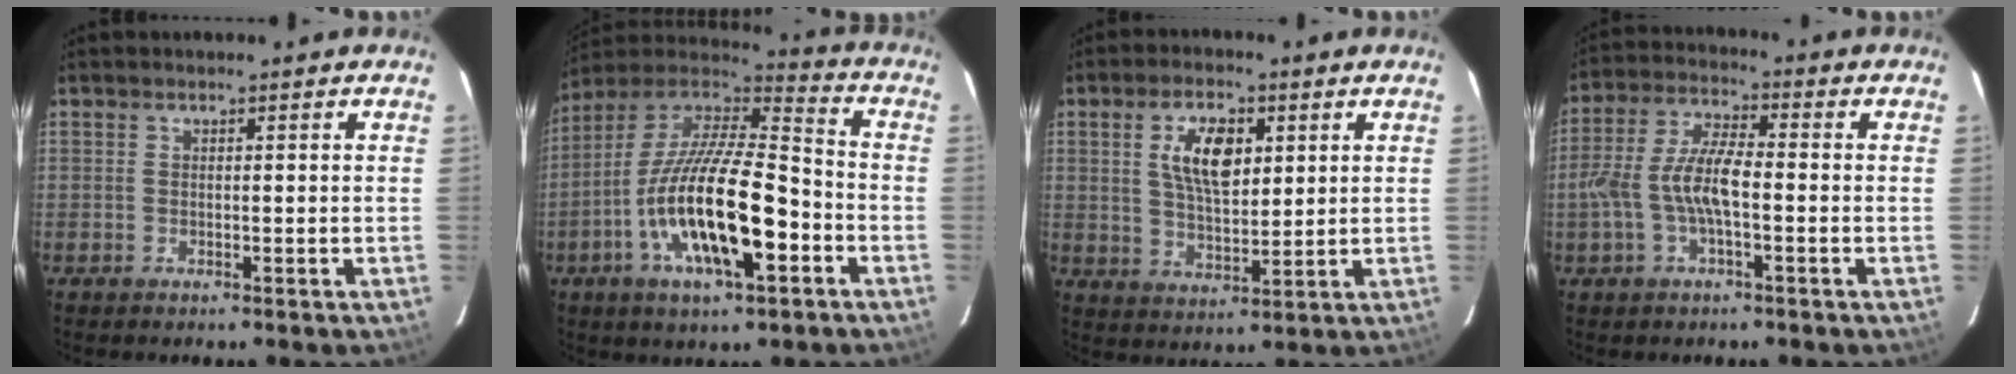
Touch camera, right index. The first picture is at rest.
{"total": 21.8, "force": [-7.4, 7.1, 19.2], "torque": [-0.361, -0.021, -0.137]}
{"total": 9.2, "force": [2.9, 4.4, 7.5], "torque": [-0.139, 0.009, 0.056]}
{"total": 9.3, "force": [-2.1, 3.0, 8.6], "torque": [-0.182, 0.009, -0.038]}